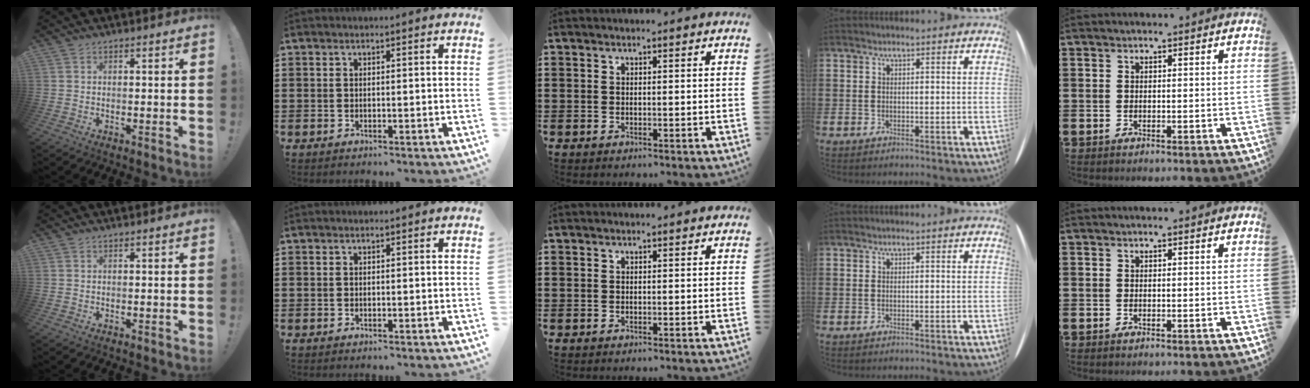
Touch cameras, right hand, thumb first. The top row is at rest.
{}